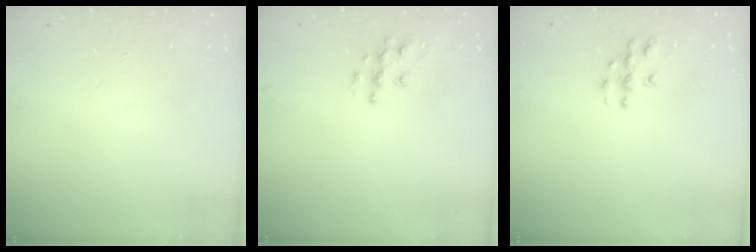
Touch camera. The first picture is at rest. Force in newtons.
{"total": 7.8, "press": 7.8, "slide": 0.2}
{"total": 6.1, "press": 6.1, "slide": 0.3}